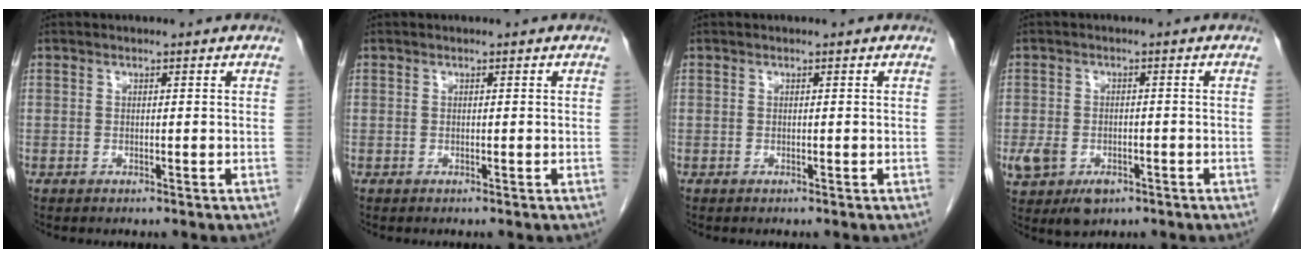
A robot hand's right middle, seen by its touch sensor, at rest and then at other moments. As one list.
[{"total": 0.0}, {"total": 0.0}, {"total": 7.9, "force": [-3.6, 5.6, 4.2], "torque": [-0.101, -0.001, -0.049]}]